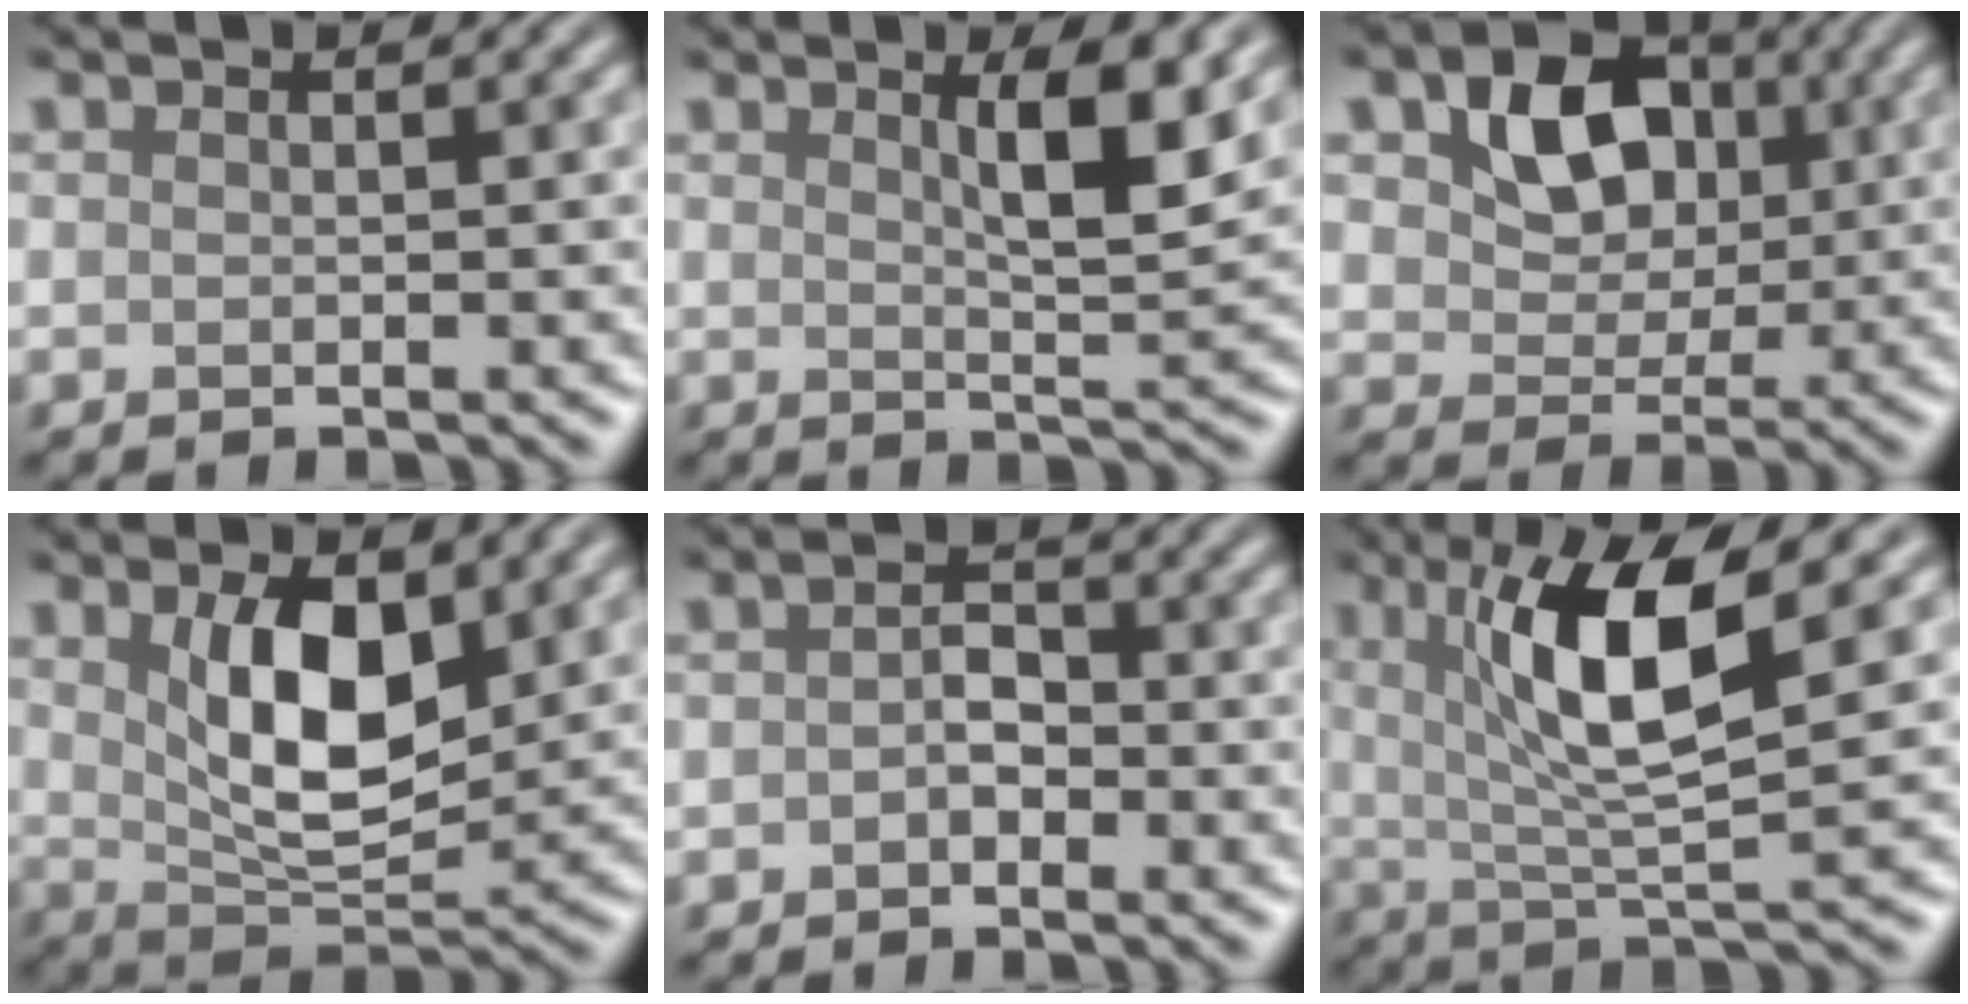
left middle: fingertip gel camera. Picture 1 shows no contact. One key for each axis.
{"total": 4.2, "fx": 1.8, "fy": 0.8, "fz": 3.7, "tx": -0.057, "ty": -0.005, "tz": 0.030}
{"total": 6.6, "fx": 2.0, "fy": 4.9, "fz": 3.9, "tx": -0.077, "ty": 0.000, "tz": 0.021}
{"total": 6.7, "fx": 2.1, "fy": 3.1, "fz": 5.6, "tx": -0.106, "ty": -0.008, "tz": 0.043}
{"total": 1.6, "fx": -0.5, "fy": 1.1, "fz": 1.2, "tx": -0.023, "ty": 0.005, "tz": -0.012}
{"total": 8.1, "fx": 2.4, "fy": 1.8, "fz": 7.5, "tx": -0.127, "ty": -0.005, "tz": 0.042}